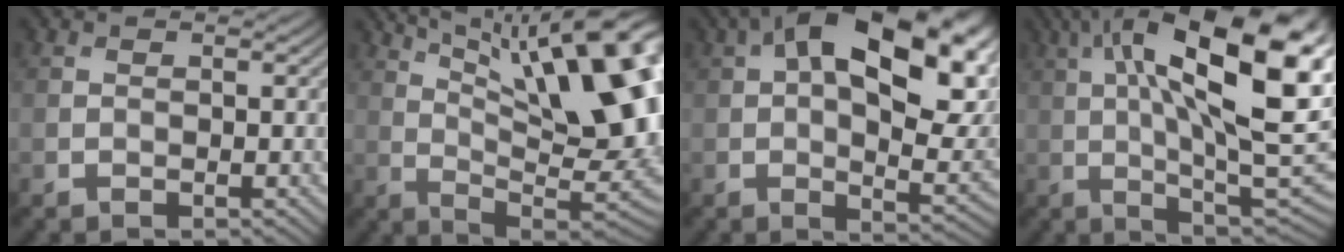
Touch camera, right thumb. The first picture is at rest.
{"total": 18.9, "force": [7.4, 6.1, 16.3], "torque": [-0.232, 0.030, 0.118]}
{"total": 20.2, "force": [7.0, 10.5, 15.9], "torque": [-0.249, 0.016, 0.110]}
{"total": 21.2, "force": [6.0, 7.3, 19.0], "torque": [-0.280, 0.030, 0.093]}